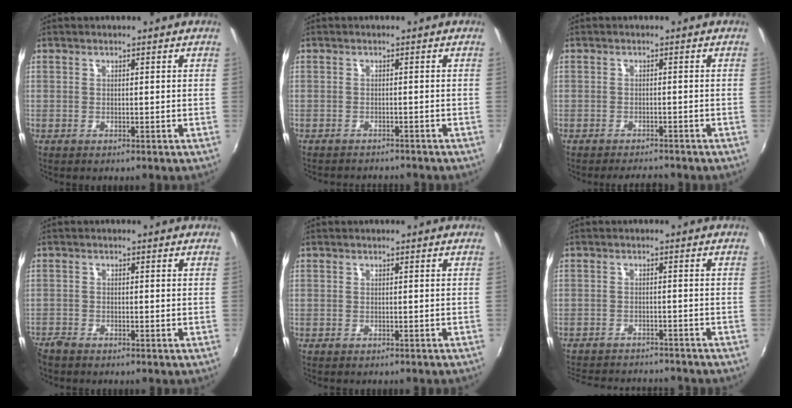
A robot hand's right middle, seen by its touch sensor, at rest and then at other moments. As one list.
[{"total": 4.5, "force": [-4.3, 0.7, 1.3], "torque": [-0.035, -0.009, -0.061]}, {"total": 4.0, "force": [-3.7, 0.7, 1.3], "torque": [-0.035, -0.003, -0.053]}, {"total": 2.4, "force": [-2.3, 0.6, 0.5], "torque": [-0.019, -0.011, -0.048]}, {"total": 1.7, "force": [-1.5, 0.5, 0.6], "torque": [-0.016, -0.010, -0.020]}, {"total": 13.5, "force": [-12.1, 3.5, 4.8], "torque": [-0.111, -0.004, -0.171]}]